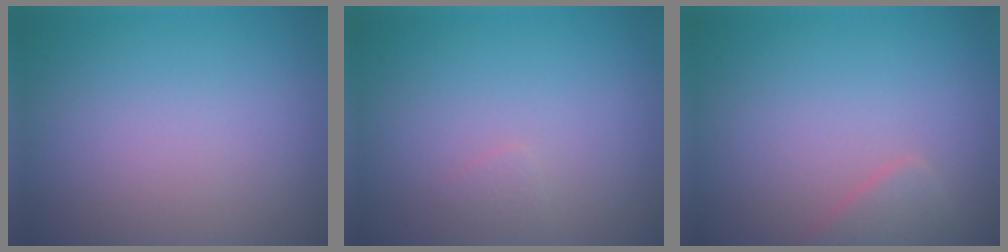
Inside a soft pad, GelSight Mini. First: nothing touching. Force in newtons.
{"total": 0.6, "press": 0.6, "slide": 0.1}
{"total": 1.8, "press": 1.8, "slide": 0.1}